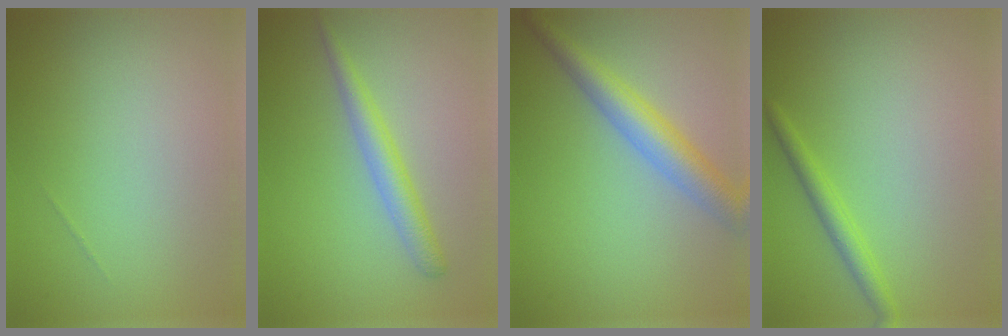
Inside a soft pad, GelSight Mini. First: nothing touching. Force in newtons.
{"total": 2.5, "press": 2.5, "slide": 0.0}
{"total": 4.3, "press": 4.3, "slide": 0.3}
{"total": 1.8, "press": 1.8, "slide": 0.1}